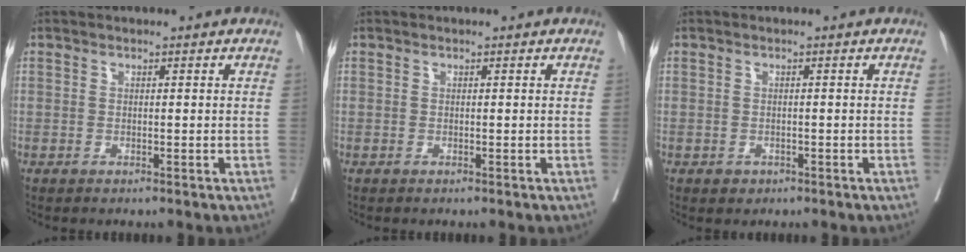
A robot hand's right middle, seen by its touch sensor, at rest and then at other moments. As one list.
[{"total": 0.0}, {"total": 1.1, "force": [-0.5, 0.9, 0.3], "torque": [-0.006, 0.000, -0.003]}]